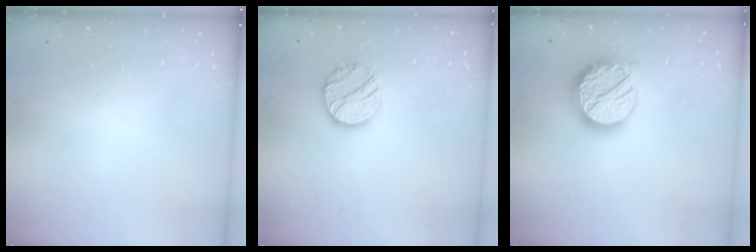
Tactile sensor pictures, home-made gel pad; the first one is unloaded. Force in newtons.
{"total": 10.8, "press": 10.8, "slide": 0.2}
{"total": 17.1, "press": 17.0, "slide": 1.2}